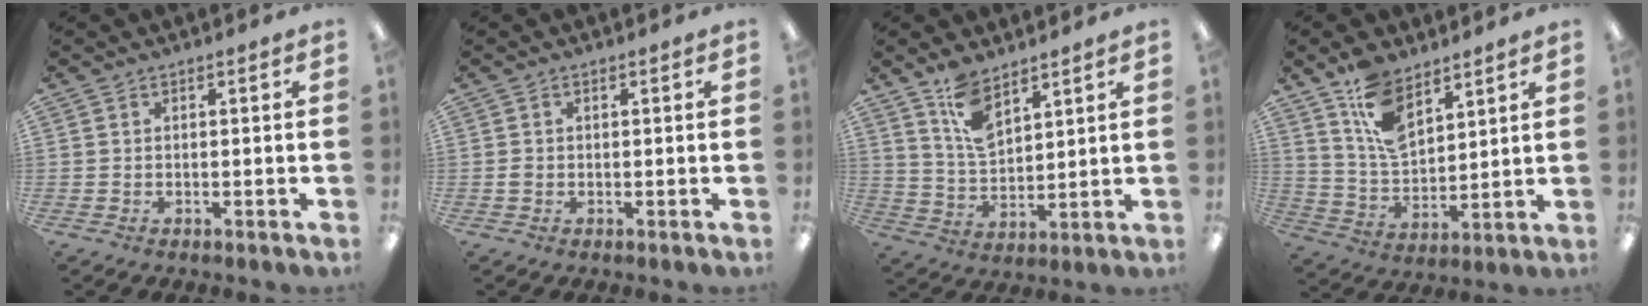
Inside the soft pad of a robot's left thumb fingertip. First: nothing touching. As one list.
[{"total": 0.8, "force": [-0.1, 0.7, 0.4], "torque": [-0.008, 0.005, -0.004]}, {"total": 9.6, "force": [6.6, 4.4, 5.3], "torque": [-0.106, -0.028, 0.123]}, {"total": 12.1, "force": [7.6, 6.4, 7.0], "torque": [-0.129, -0.031, 0.143]}]